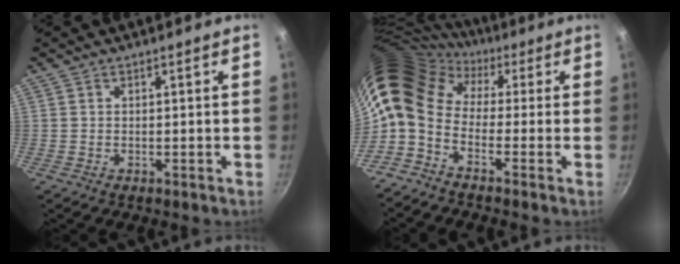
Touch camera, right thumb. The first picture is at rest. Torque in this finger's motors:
{"motor_torque": [0.28, 0.70, 1.49, -1.01, 0.67]}